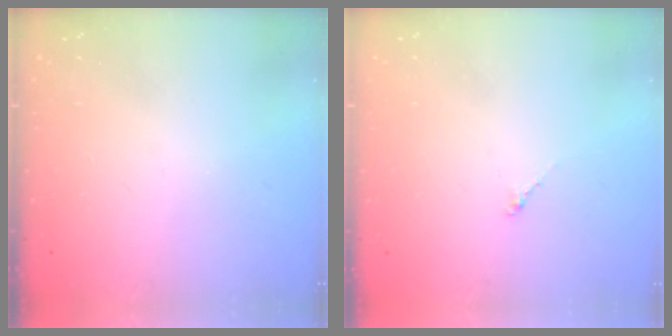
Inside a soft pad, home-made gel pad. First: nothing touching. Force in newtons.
{"total": 0.8, "press": 0.6, "slide": 0.4}